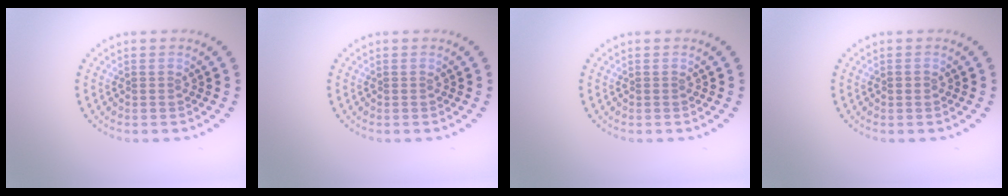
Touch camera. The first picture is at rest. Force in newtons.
{"total": 0.0}
{"total": 0.0}
{"total": 0.8, "press": 0.8, "slide": 0.2}